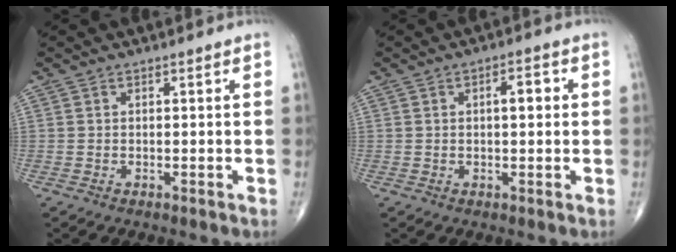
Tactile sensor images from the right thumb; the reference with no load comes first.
{"total": 3.7, "force": [0.6, 1.5, 3.4], "torque": [-0.043, 0.008, 0.007]}